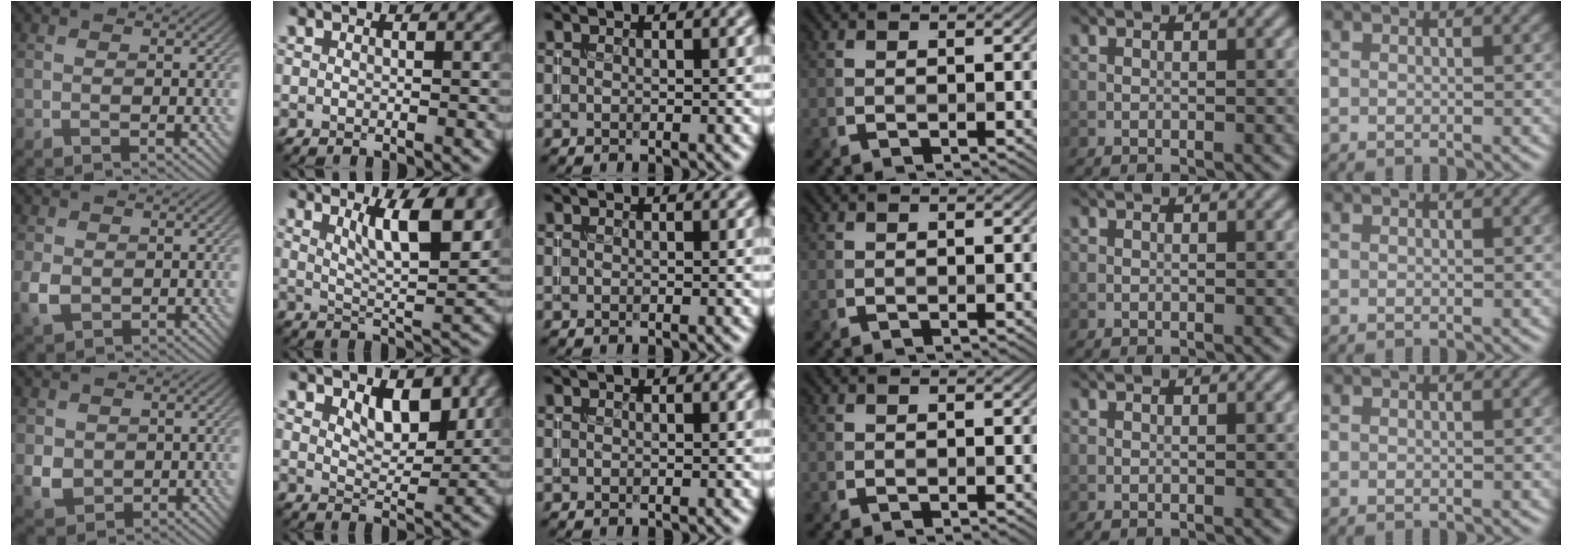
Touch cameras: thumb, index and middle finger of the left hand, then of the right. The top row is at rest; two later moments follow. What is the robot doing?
{"motion": "insert", "object": "coin"}